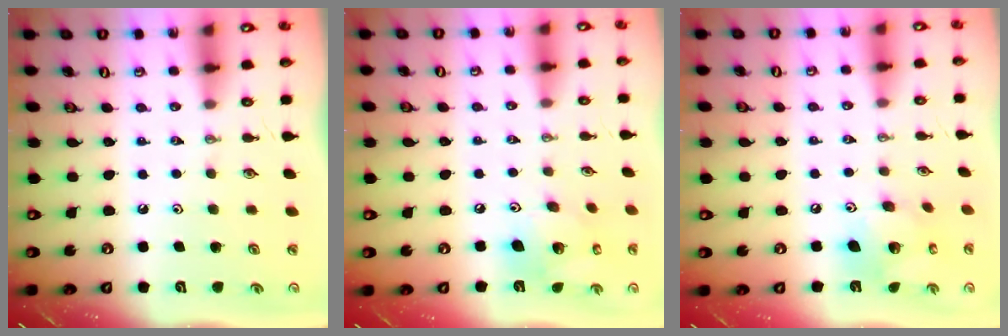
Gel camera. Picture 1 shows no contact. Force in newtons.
{"total": 14.3, "press": 14.1, "slide": 2.5}
{"total": 13.4, "press": 13.4, "slide": 1.2}